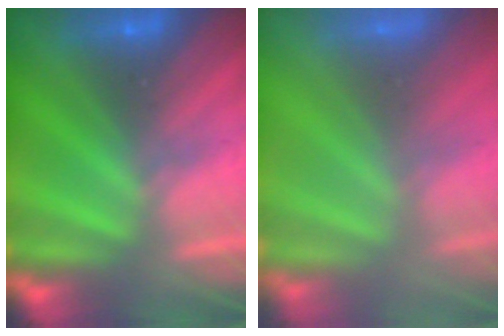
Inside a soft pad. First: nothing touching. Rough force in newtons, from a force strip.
{"total": 8.5}